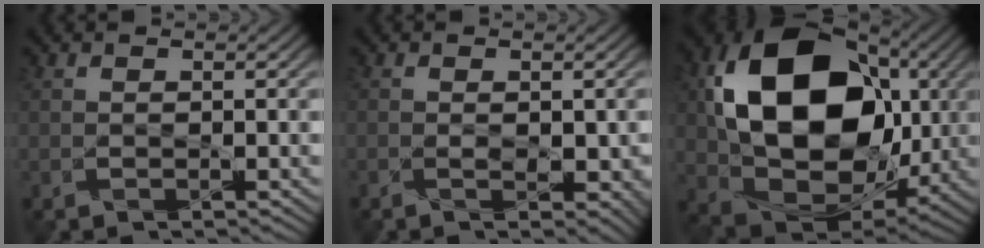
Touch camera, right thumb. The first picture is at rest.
{"total": 2.2, "force": [-0.4, 1.0, 1.9], "torque": [-0.024, -0.006, -0.002]}
{"total": 18.6, "force": [2.8, 13.3, 12.7], "torque": [-0.267, -0.016, 0.064]}